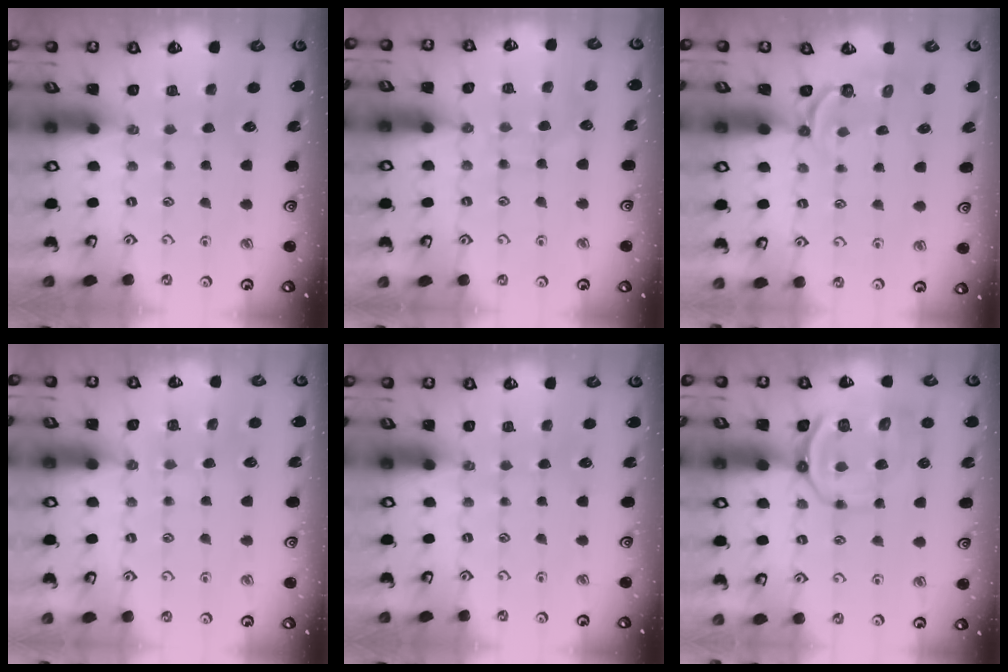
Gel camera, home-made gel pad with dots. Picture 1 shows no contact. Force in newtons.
{"total": 7.1, "press": 7.0, "slide": 0.6}
{"total": 3.9, "press": 2.8, "slide": 2.7}
{"total": 4.3, "press": 4.3, "slide": 0.4}
{"total": 0.0}
{"total": 13.0, "press": 12.8, "slide": 2.0}